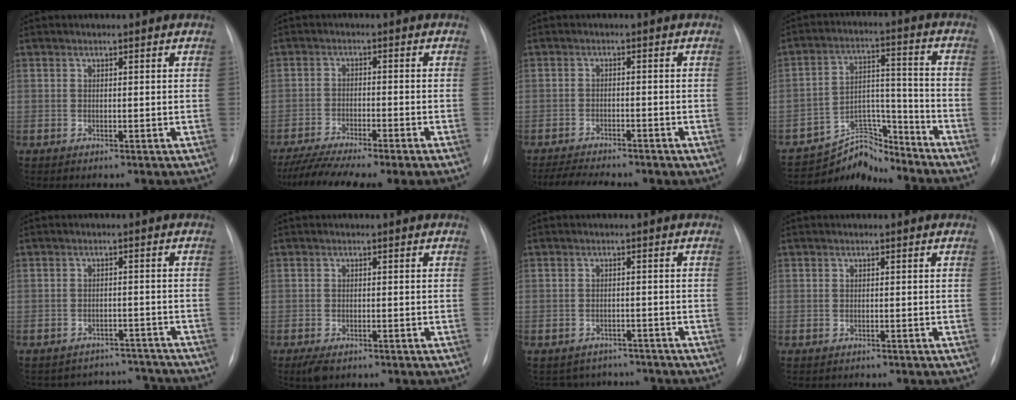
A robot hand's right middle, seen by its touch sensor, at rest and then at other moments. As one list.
[{"total": 10.2, "force": [-8.3, 0.0, 5.9], "torque": [-0.092, -0.019, -0.132]}, {"total": 7.5, "force": [-6.3, 1.7, 3.8], "torque": [-0.064, -0.005, -0.092]}, {"total": 8.8, "force": [-8.6, 1.6, -0.8], "torque": [0.017, 0.051, -0.150]}, {"total": 9.2, "force": [-8.8, 2.7, -0.7], "torque": [0.015, 0.033, -0.107]}, {"total": 2.6, "force": [-1.8, 1.1, 1.5], "torque": [-0.033, -0.005, -0.025]}, {"total": 6.3, "force": [-5.8, 2.6, 0.0], "torque": [0.005, 0.016, -0.068]}, {"total": 0.8, "force": [-0.6, 0.5, -0.2], "torque": [-0.005, 0.002, -0.011]}]